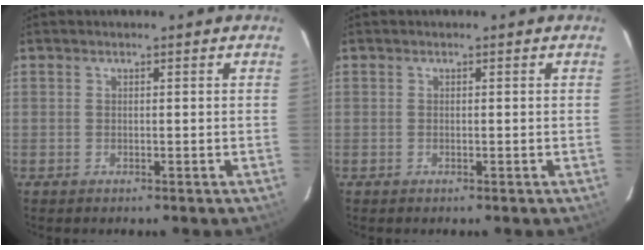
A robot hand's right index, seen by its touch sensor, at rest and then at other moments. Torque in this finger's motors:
{"motor_torque": [-0.02, 0.01, 0.00, 0.00]}